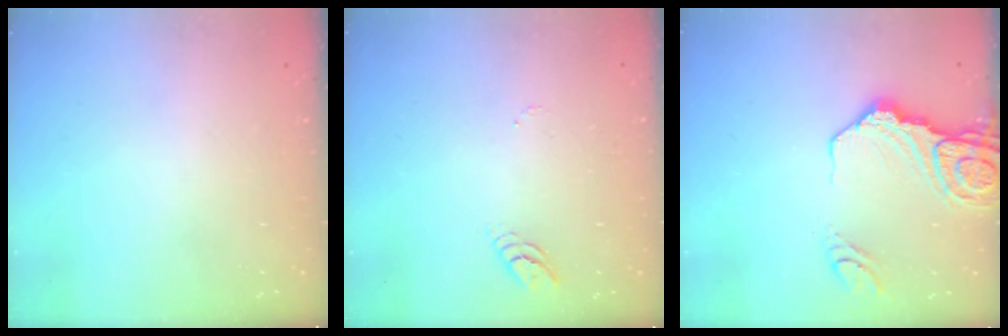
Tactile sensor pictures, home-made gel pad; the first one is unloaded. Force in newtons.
{"total": 3.1, "press": 3.1, "slide": 0.4}
{"total": 13.6, "press": 13.5, "slide": 1.7}